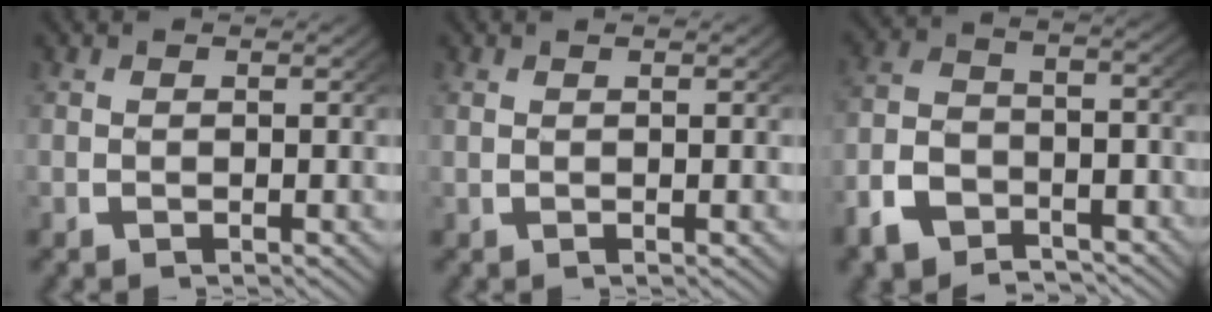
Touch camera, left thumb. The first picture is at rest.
{"total": 0.7, "force": [0.3, -0.1, 0.5], "torque": [-0.012, 0.005, 0.009]}
{"total": 7.0, "force": [-4.4, 4.2, 3.4], "torque": [-0.078, -0.023, -0.068]}